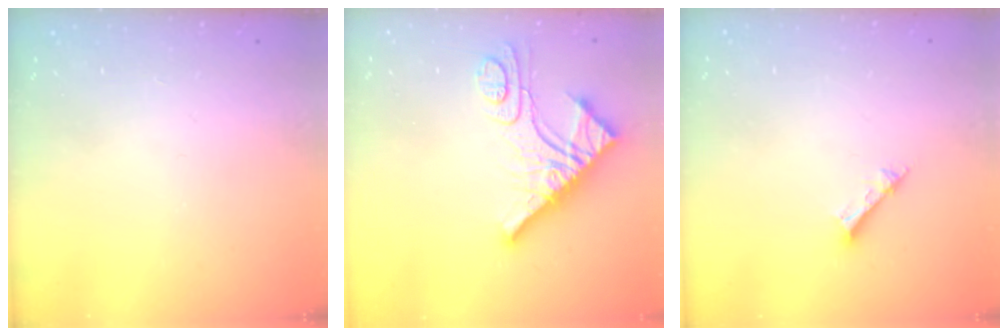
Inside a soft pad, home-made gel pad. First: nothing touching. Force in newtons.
{"total": 13.9, "press": 13.8, "slide": 1.1}
{"total": 2.2, "press": 2.1, "slide": 0.4}